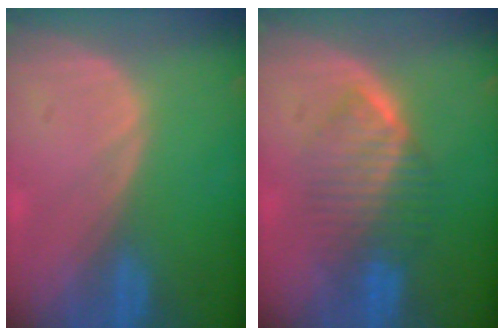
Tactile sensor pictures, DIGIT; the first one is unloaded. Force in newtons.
{"total": 6.6, "press": 6.5, "slide": 1.0}